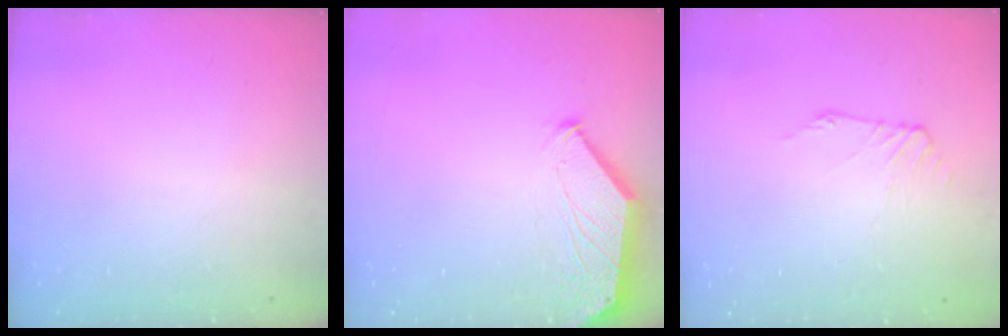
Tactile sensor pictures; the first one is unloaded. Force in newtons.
{"total": 0.5, "press": 0.5, "slide": 0.3}
{"total": 0.9, "press": 0.8, "slide": 0.4}